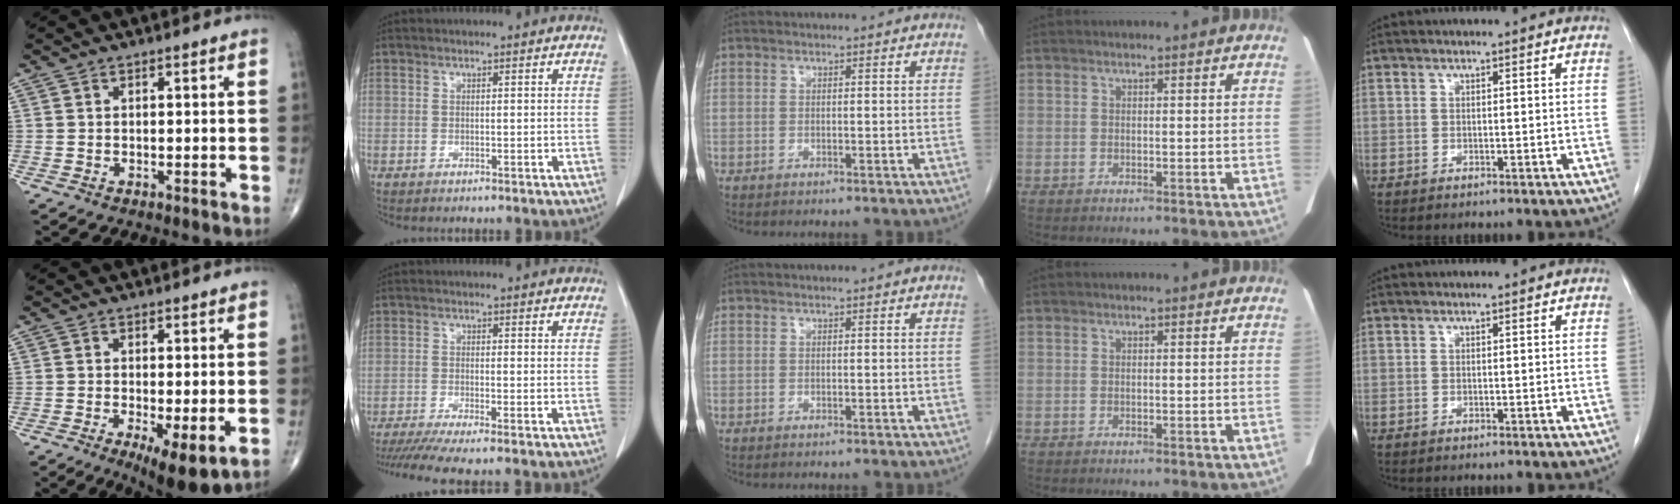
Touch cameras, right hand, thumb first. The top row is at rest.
{"thumb": {"total": 8.5, "force": [-2.5, 2.6, 7.7], "torque": [-0.120, -0.021, -0.036]}, "index": {"total": 7.3, "force": [-6.1, -0.5, 4.0], "torque": [-0.060, -0.016, -0.099]}}